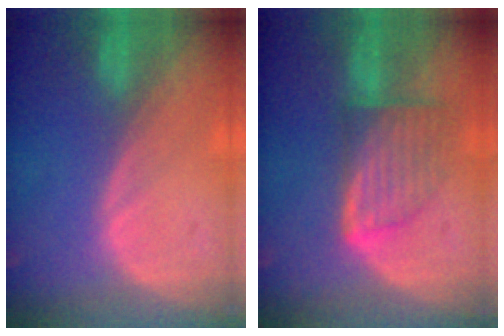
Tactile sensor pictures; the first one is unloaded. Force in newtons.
{"total": 7.4, "press": 6.6, "slide": 3.4}